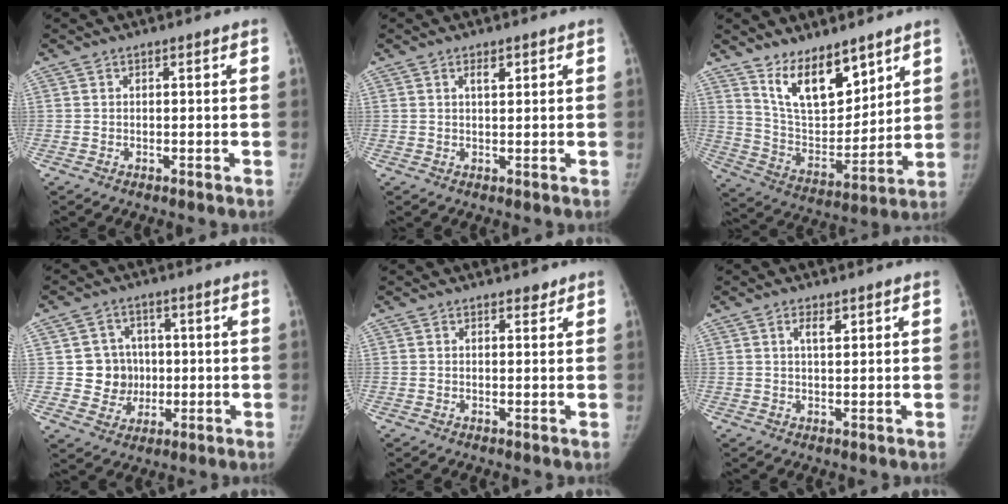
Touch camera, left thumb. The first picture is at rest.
{"total": 2.1, "force": [1.1, 0.9, 1.5], "torque": [-0.020, -0.004, 0.018]}
{"total": 14.7, "force": [10.0, 6.5, 8.5], "torque": [-0.099, -0.073, 0.195]}
{"total": 7.8, "force": [0.2, 7.6, 1.9], "torque": [0.012, 0.012, 0.009]}
{"total": 1.2, "force": [1.0, 0.6, 0.3], "torque": [0.005, -0.006, 0.010]}
{"total": 2.5, "force": [1.3, 1.0, 1.9], "torque": [-0.028, -0.006, 0.023]}